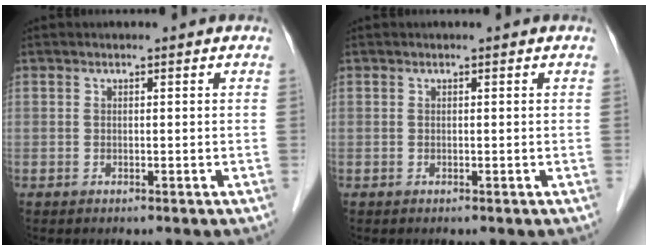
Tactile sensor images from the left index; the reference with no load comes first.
{"total": 0.0}